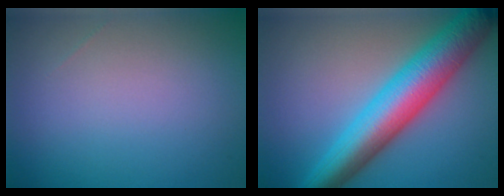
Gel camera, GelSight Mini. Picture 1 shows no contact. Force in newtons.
{"total": 9.0, "press": 9.0, "slide": 0.2}